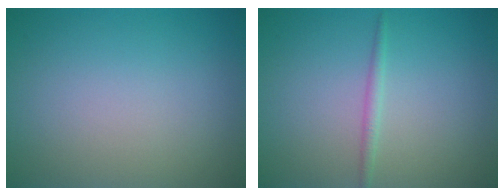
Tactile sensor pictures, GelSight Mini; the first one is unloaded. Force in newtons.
{"total": 1.0, "press": 1.0, "slide": 0.0}